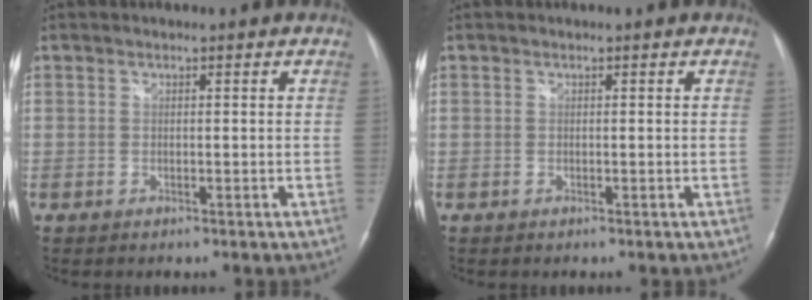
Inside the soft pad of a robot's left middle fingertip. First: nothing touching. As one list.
[{"total": 0.0}]